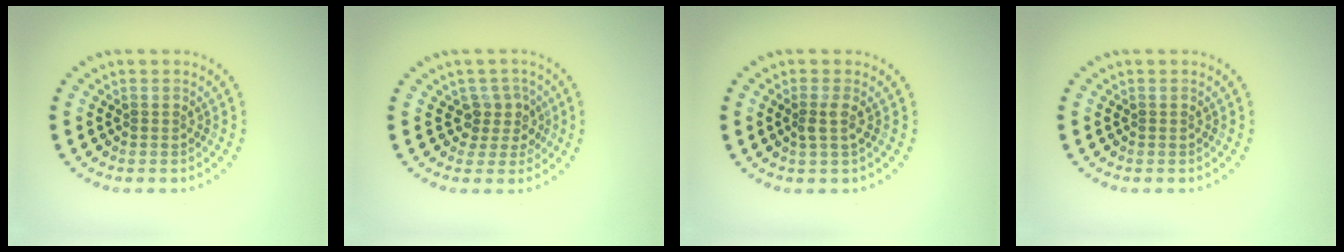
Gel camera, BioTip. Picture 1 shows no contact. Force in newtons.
{"total": 2.3, "press": 1.9, "slide": 1.4}
{"total": 1.4, "press": 1.2, "slide": 0.7}
{"total": 0.0}